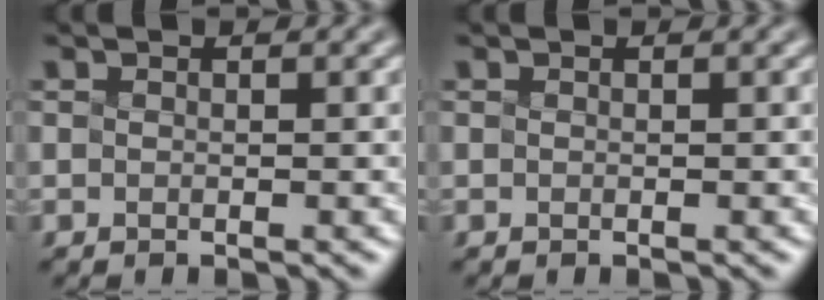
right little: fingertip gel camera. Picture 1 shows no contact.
{"total": 0.0}